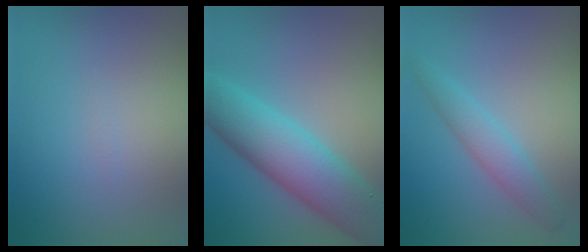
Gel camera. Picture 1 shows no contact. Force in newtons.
{"total": 8.3, "press": 8.3, "slide": 0.1}
{"total": 2.5, "press": 2.5, "slide": 0.1}